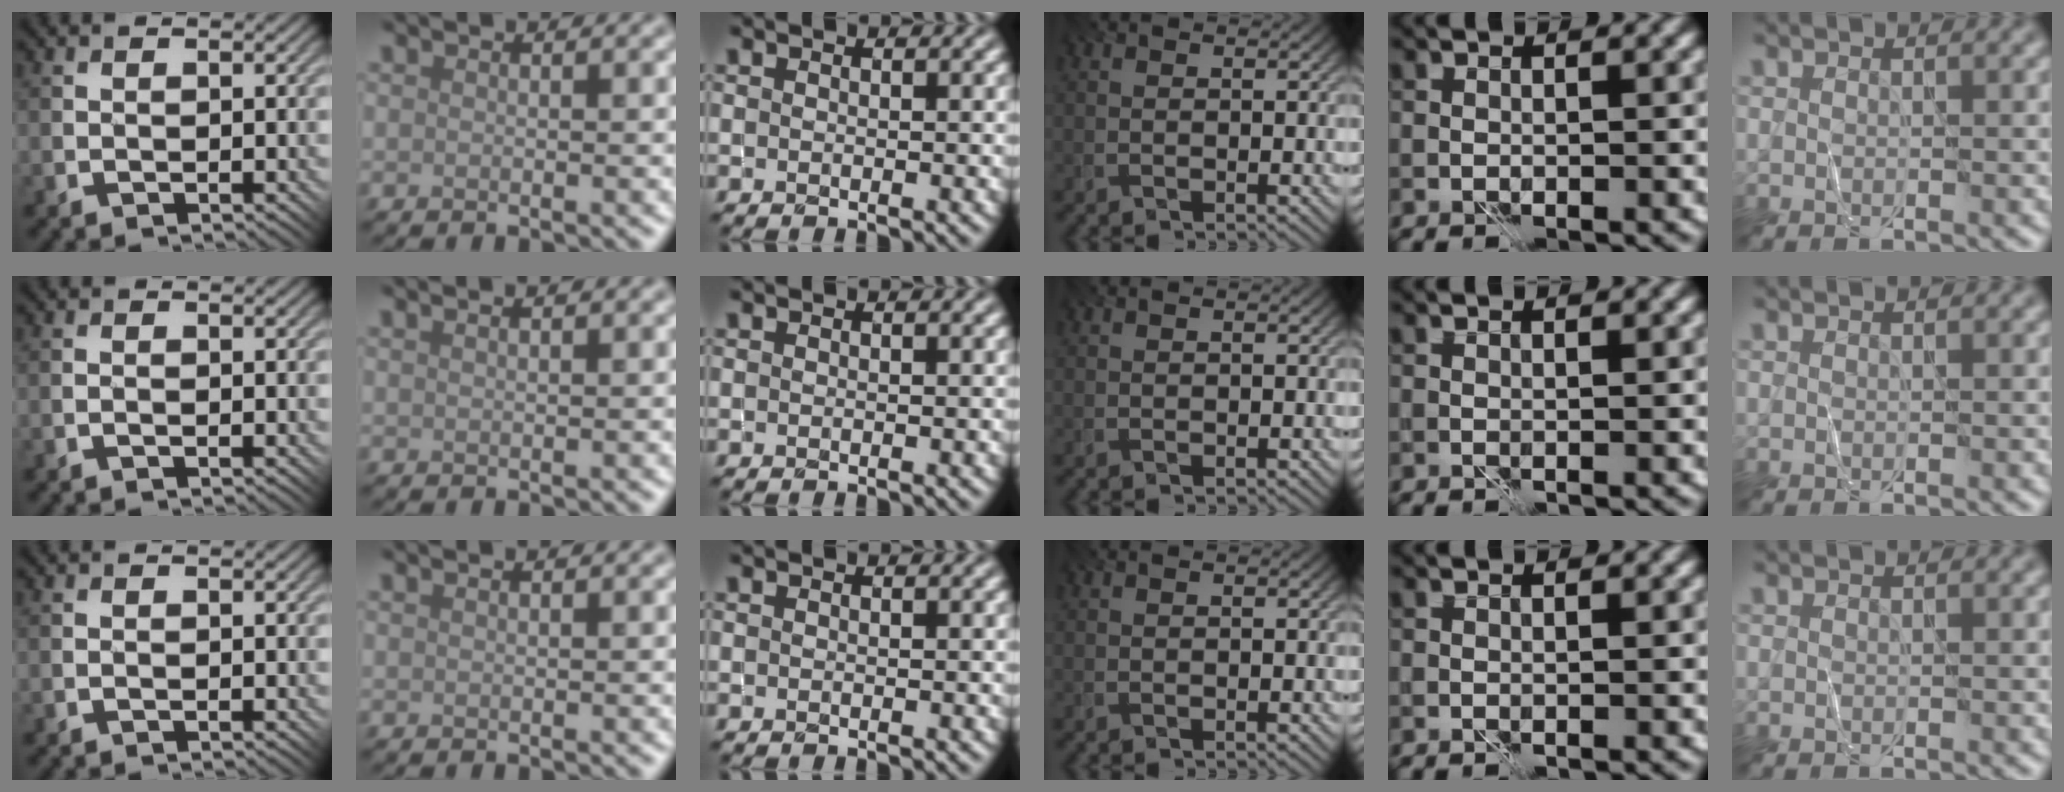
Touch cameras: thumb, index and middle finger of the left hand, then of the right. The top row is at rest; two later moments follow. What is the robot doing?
{"motion": "fold", "object": "shorts"}